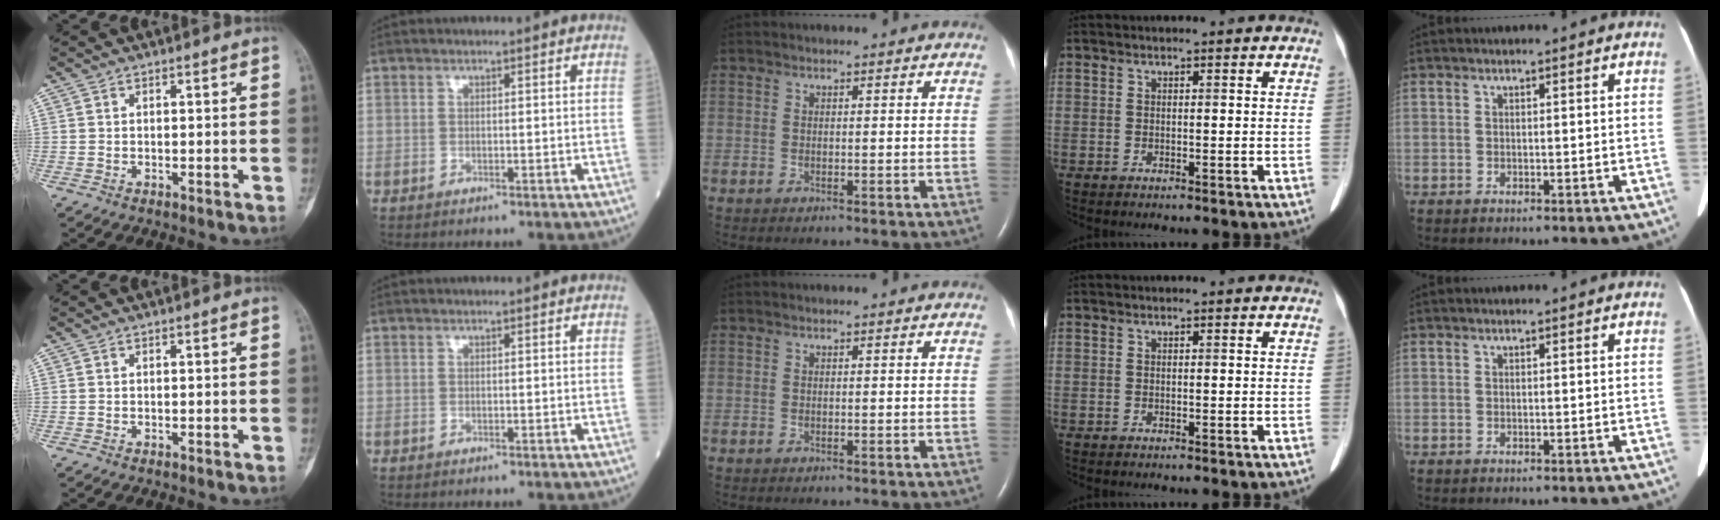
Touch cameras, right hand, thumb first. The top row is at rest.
{}